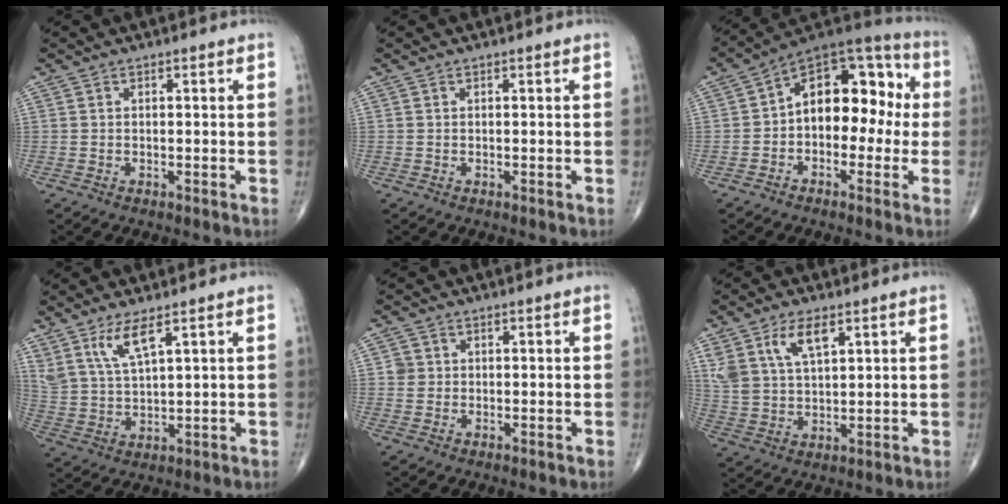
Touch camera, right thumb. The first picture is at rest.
{"total": 0.0}
{"total": 15.8, "force": [0.0, 10.0, 12.2], "torque": [-0.134, 0.053, -0.018]}
{"total": 7.0, "force": [4.5, 1.6, 5.1], "torque": [-0.111, -0.024, 0.100]}
{"total": 1.7, "force": [0.2, 1.6, 0.3], "torque": [0.005, 0.003, 0.003]}
{"total": 7.9, "force": [4.1, 3.7, 5.6], "torque": [-0.108, -0.013, 0.086]}